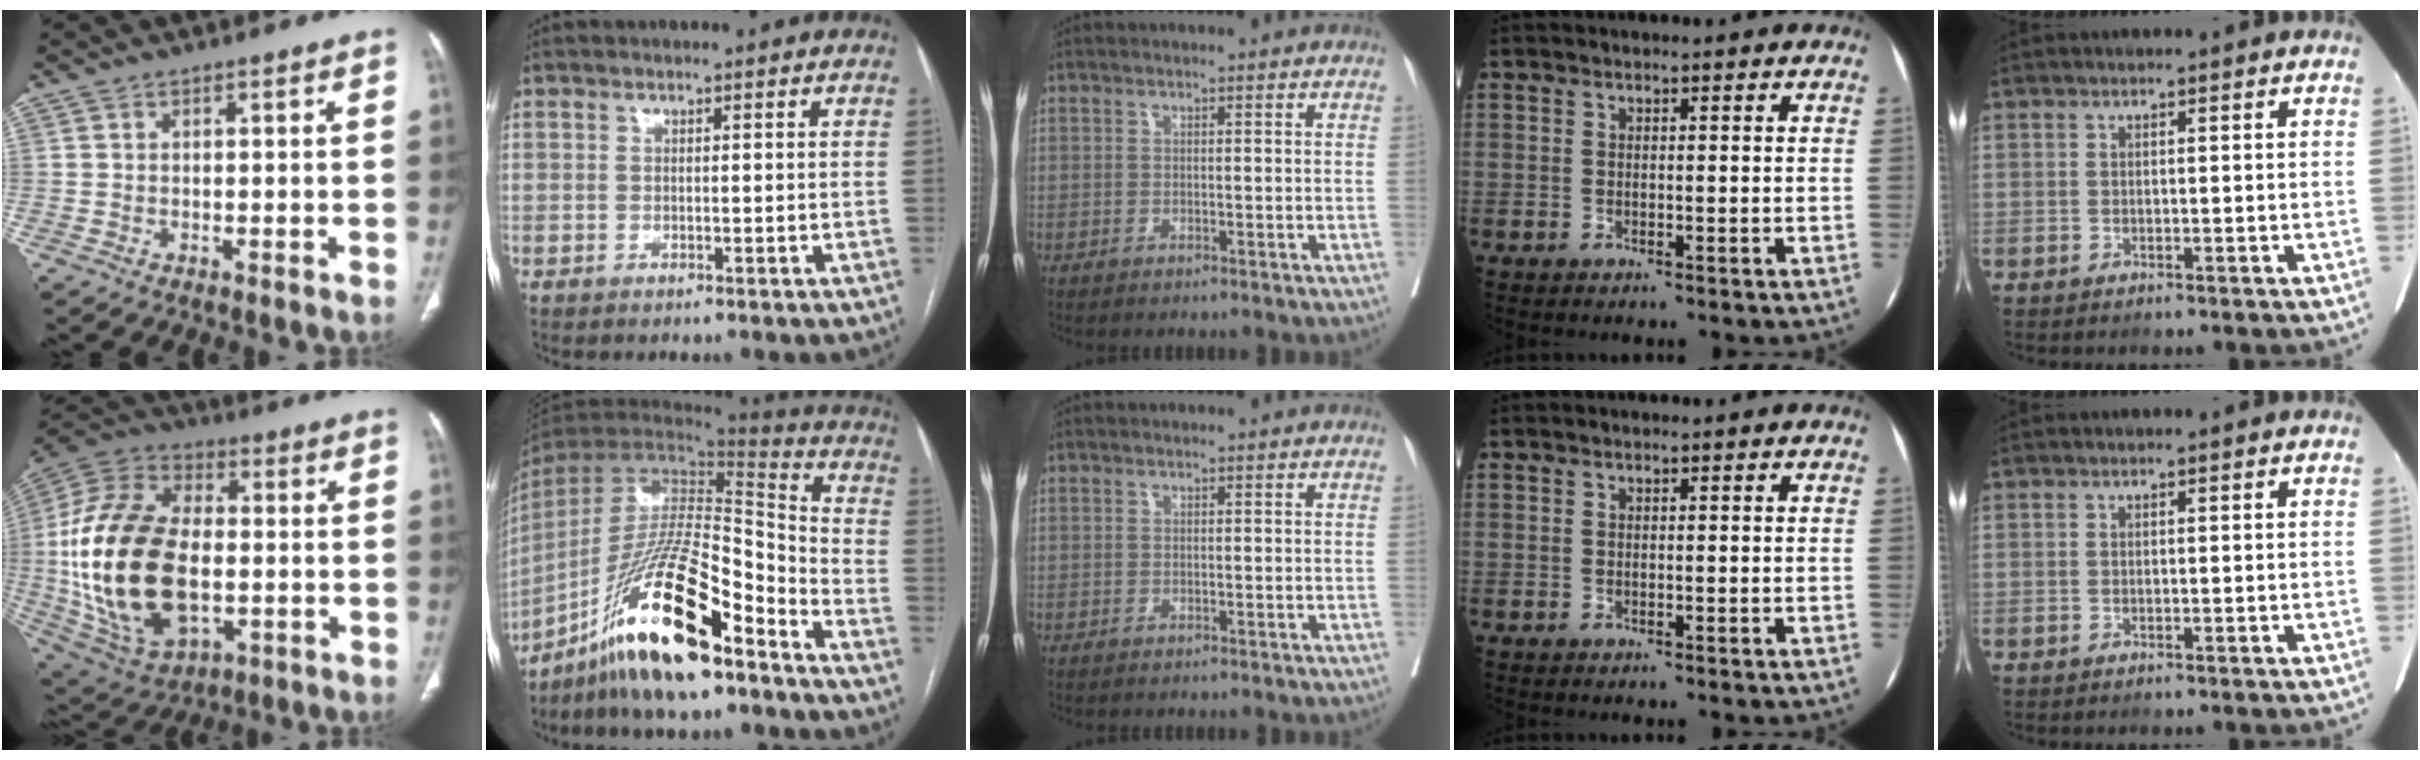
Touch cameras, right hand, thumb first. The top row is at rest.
{"thumb": {"total": 28.3, "force": [-2.4, 16.8, 22.6], "torque": [-0.452, 0.004, -0.024]}, "index": {"total": 20.7, "force": [-14.2, 3.6, 14.6], "torque": [-0.285, -0.014, -0.254]}}